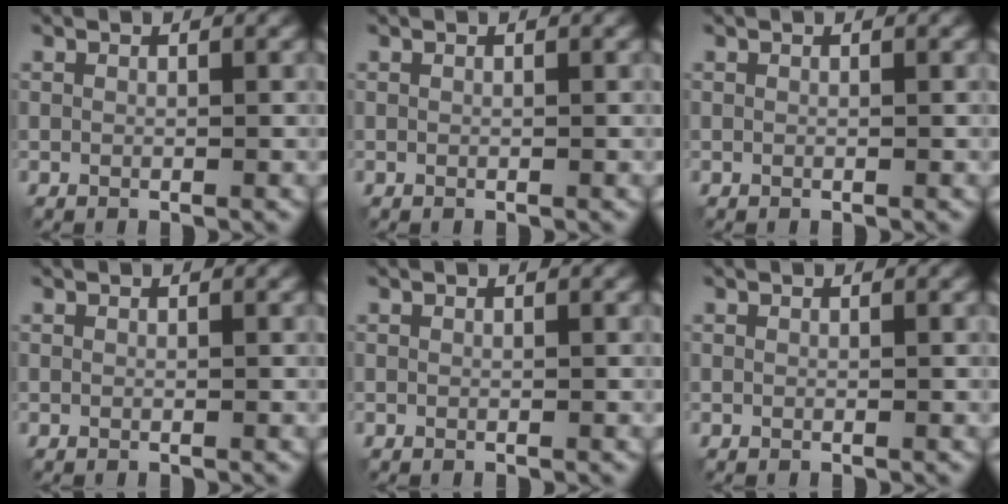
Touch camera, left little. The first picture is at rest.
{"total": 0.0}
{"total": 0.0}
{"total": 0.0}
{"total": 0.0}
{"total": 0.0}